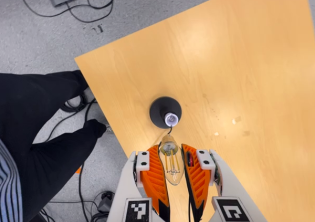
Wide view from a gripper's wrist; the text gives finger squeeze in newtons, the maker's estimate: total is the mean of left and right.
{"total": 21.3, "left": 25.2, "right": 17.5}